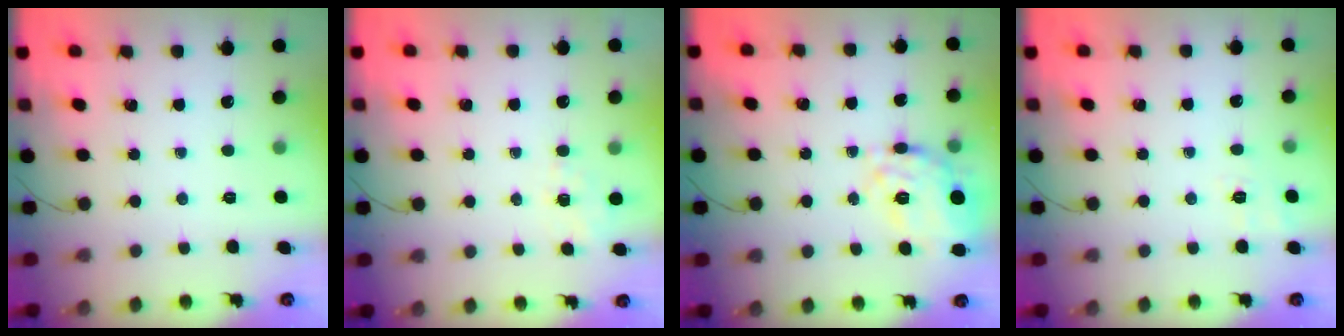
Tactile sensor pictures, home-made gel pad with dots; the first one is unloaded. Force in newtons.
{"total": 1.7, "press": 1.2, "slide": 1.3}
{"total": 14.1, "press": 13.9, "slide": 2.4}
{"total": 2.4, "press": 1.3, "slide": 2.1}